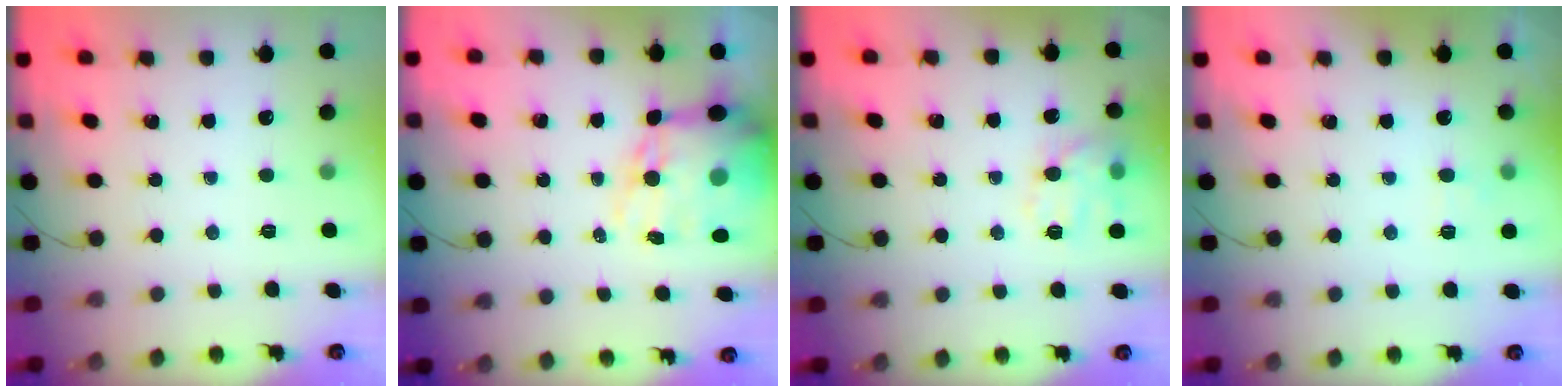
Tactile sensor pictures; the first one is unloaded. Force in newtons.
{"total": 15.8, "press": 15.4, "slide": 3.5}
{"total": 11.5, "press": 11.5, "slide": 0.6}
{"total": 3.3, "press": 3.0, "slide": 1.3}